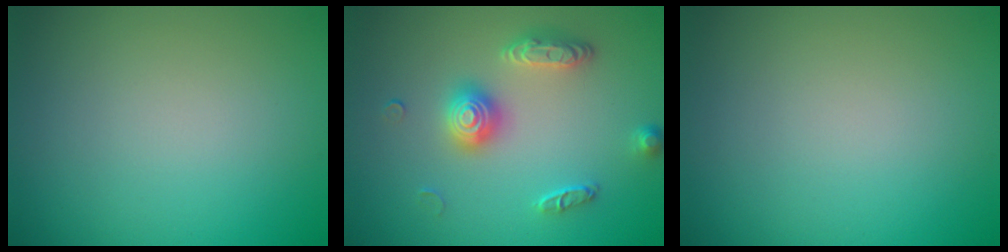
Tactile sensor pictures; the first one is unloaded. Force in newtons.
{"total": 3.1, "press": 2.9, "slide": 1.0}
{"total": 0.0}